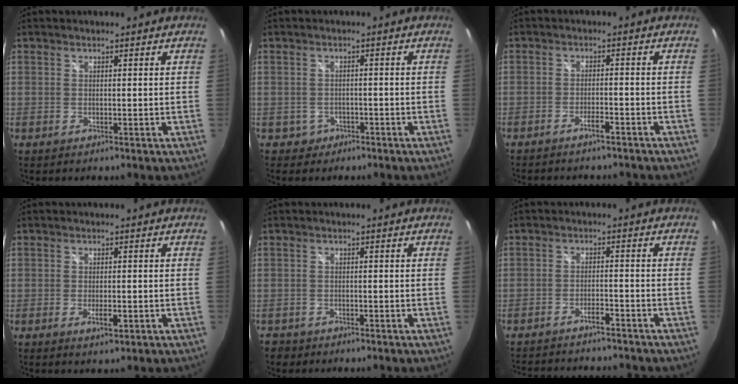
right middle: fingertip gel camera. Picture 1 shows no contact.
{"total": 2.6, "force": [-1.3, 2.3, 0.2], "torque": [-0.013, 0.003, -0.018]}
{"total": 4.1, "force": [-3.7, 0.9, 1.6], "torque": [-0.043, -0.004, -0.056]}
{"total": 2.7, "force": [-1.2, 1.0, 2.2], "torque": [-0.042, -0.006, -0.018]}
{"total": 2.8, "force": [-2.1, 1.9, 0.5], "torque": [-0.020, -0.005, -0.036]}
{"total": 11.1, "force": [-10.0, 2.2, 4.2], "torque": [-0.099, -0.004, -0.144]}